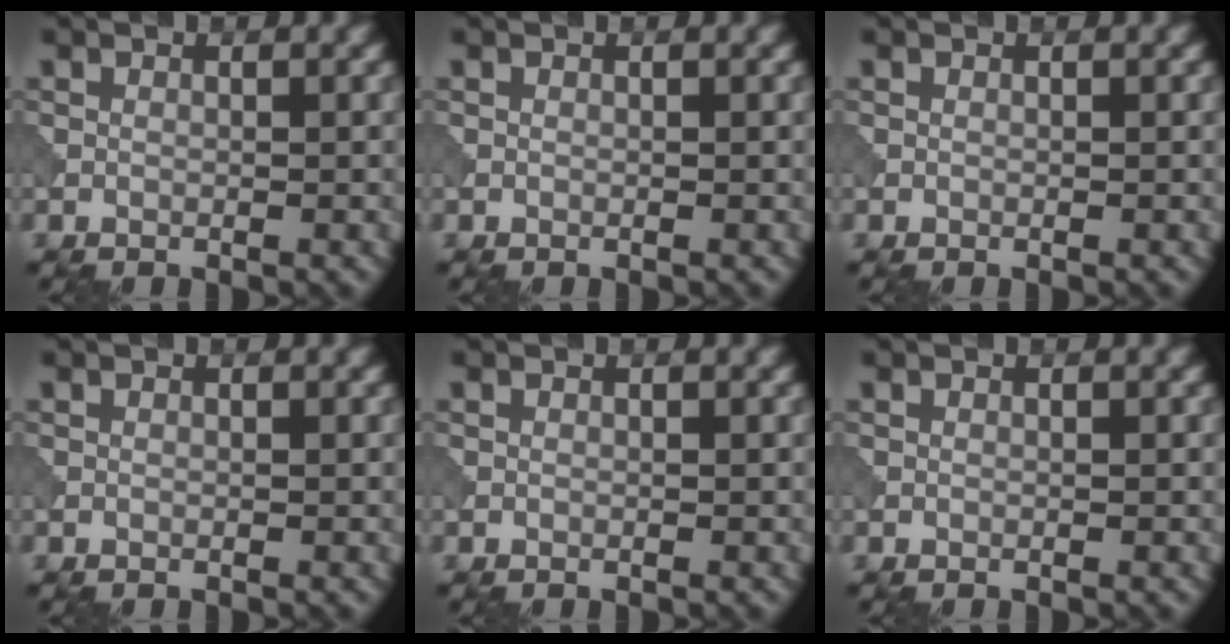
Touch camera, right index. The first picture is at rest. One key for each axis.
{"total": 0.0}
{"total": 0.0}
{"total": 0.0}
{"total": 0.0}
{"total": 0.0}